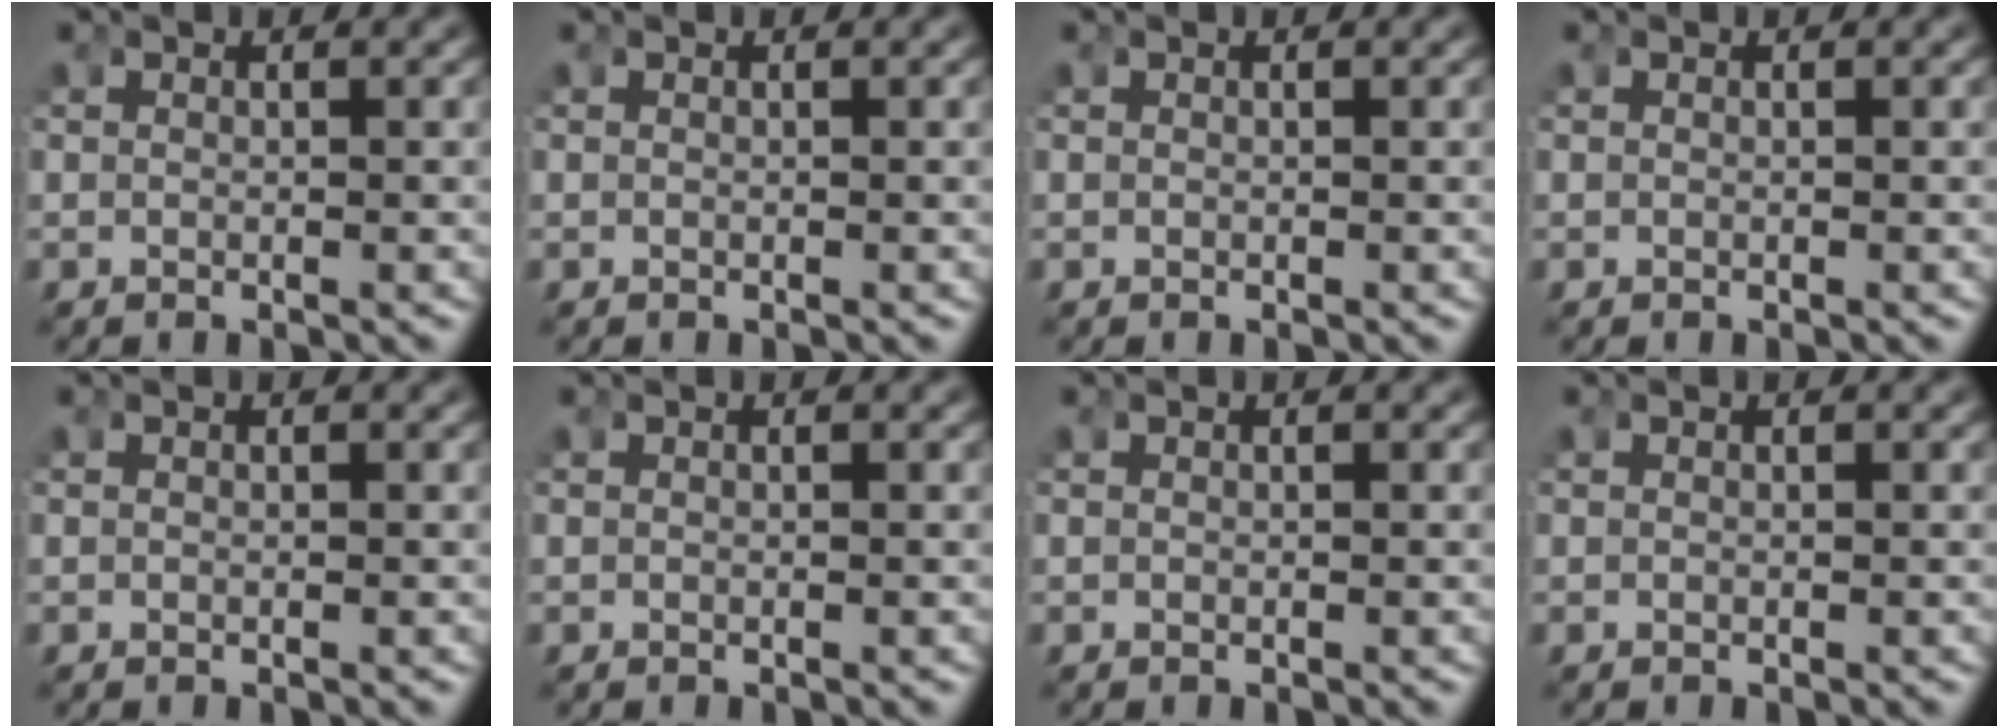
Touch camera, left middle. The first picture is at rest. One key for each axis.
{"total": 0.0}
{"total": 0.0}
{"total": 0.0}
{"total": 0.0}
{"total": 0.0}
{"total": 0.0}
{"total": 0.0}